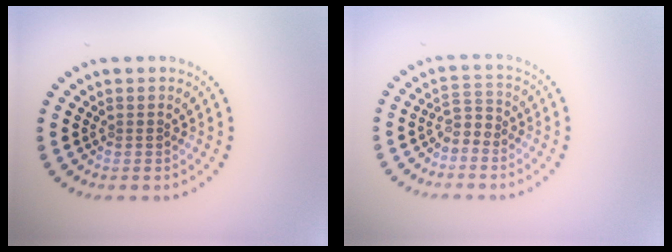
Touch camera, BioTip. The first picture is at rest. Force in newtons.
{"total": 1.6, "press": 1.3, "slide": 1.1}